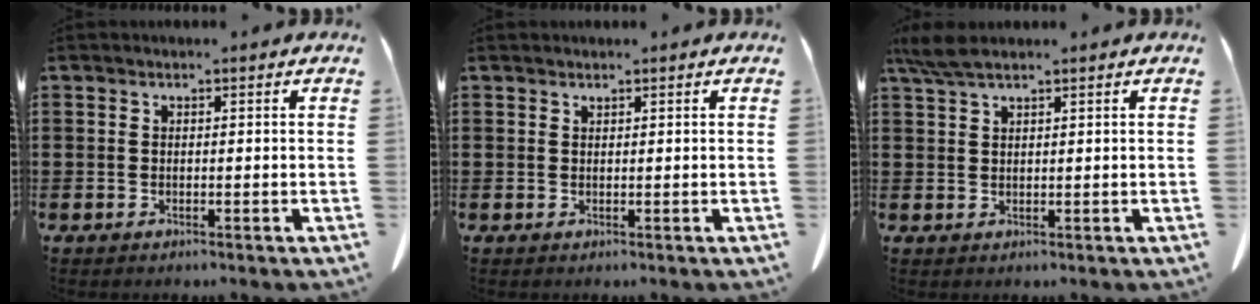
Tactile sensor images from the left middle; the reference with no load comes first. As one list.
[{"total": 0.5, "force": [0.5, 0.1, 0.1], "torque": [-0.005, -0.003, 0.012]}, {"total": 3.4, "force": [2.4, 0.6, 2.3], "torque": [-0.058, -0.002, 0.044]}]